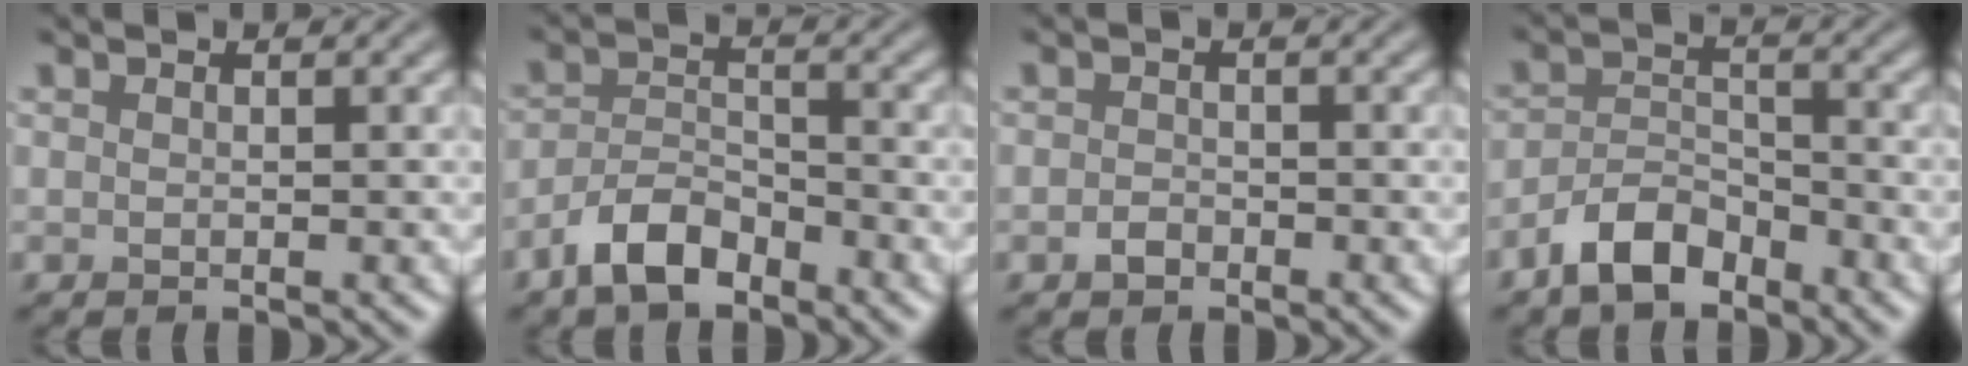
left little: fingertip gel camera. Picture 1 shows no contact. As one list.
[{"total": 4.2, "force": [-3.2, 1.8, 2.2], "torque": [-0.038, 0.004, -0.067]}, {"total": 1.2, "force": [-0.8, 0.8, 0.5], "torque": [-0.005, 0.000, -0.021]}, {"total": 4.2, "force": [-3.2, 1.8, 2.0], "torque": [-0.032, 0.006, -0.068]}]